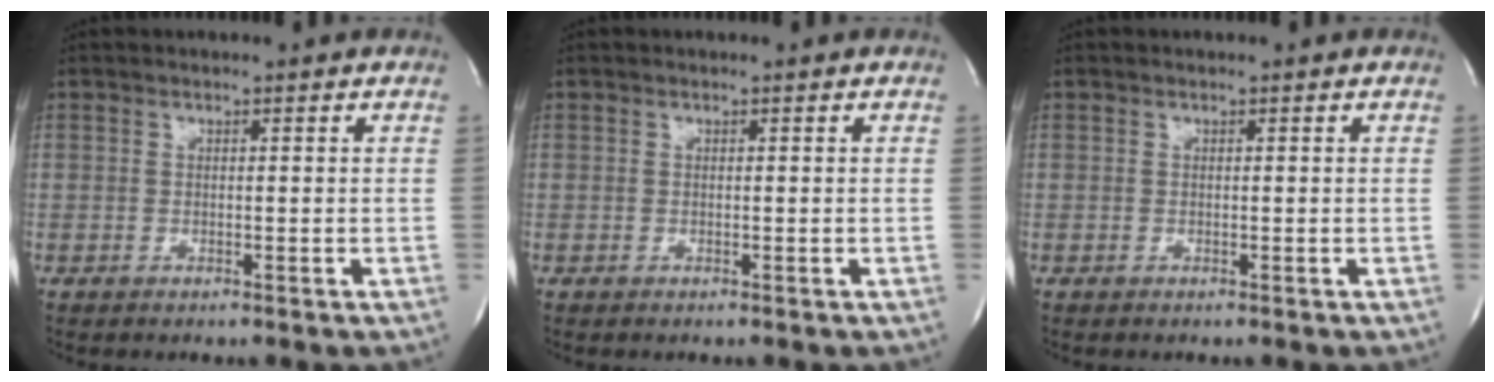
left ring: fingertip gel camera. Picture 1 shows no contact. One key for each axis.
{"total": 0.0}
{"total": 0.0}